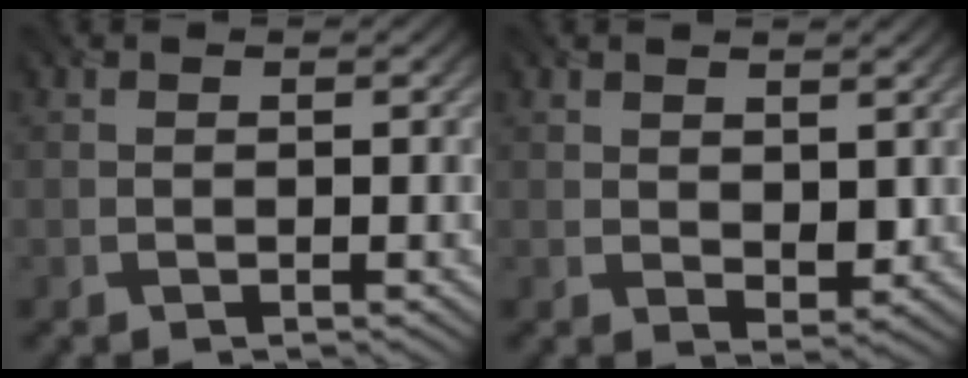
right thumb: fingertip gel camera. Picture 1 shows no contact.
{"total": 2.7, "force": [1.3, 1.6, 1.7], "torque": [-0.035, -0.008, 0.029]}